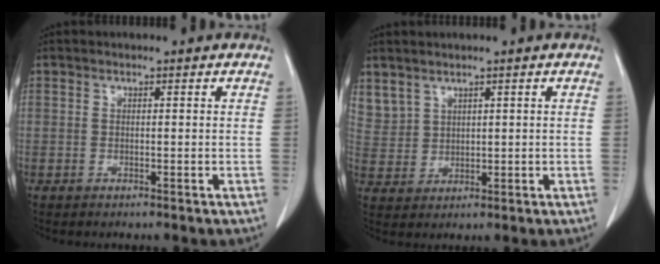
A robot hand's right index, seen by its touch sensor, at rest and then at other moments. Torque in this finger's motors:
{"motor_torque": [-0.30, 0.29, 0.01, 0.01]}